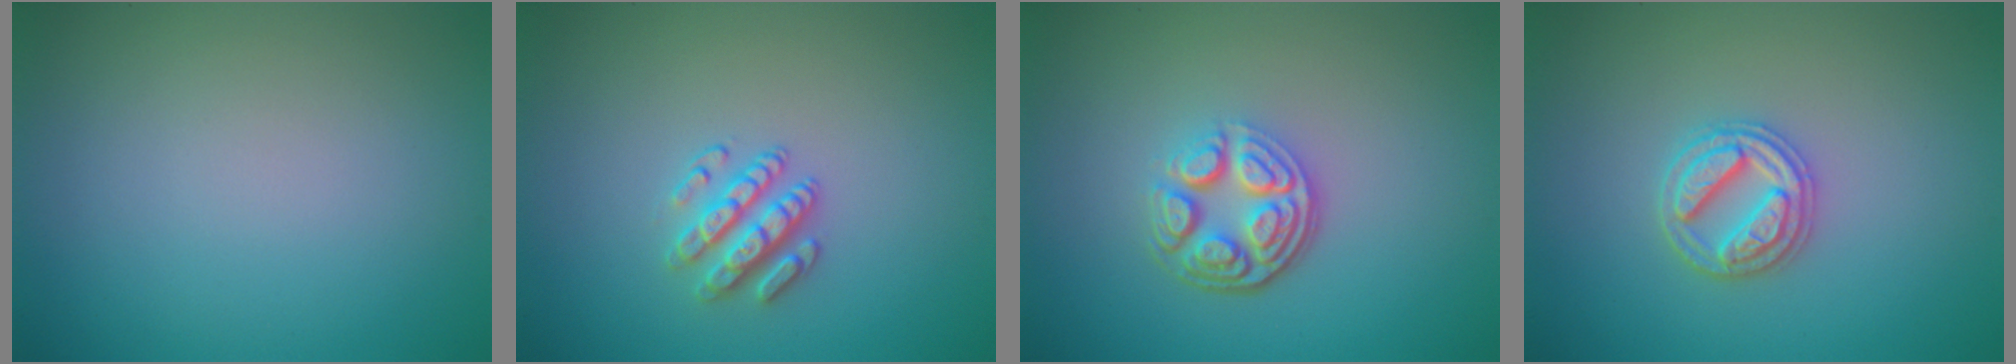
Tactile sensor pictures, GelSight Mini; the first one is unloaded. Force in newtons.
{"total": 2.7, "press": 2.5, "slide": 1.0}
{"total": 4.7, "press": 3.4, "slide": 3.1}
{"total": 3.0, "press": 2.9, "slide": 0.4}